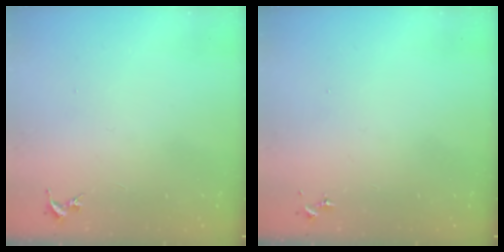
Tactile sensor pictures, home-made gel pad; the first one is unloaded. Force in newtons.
{"total": 0.0}